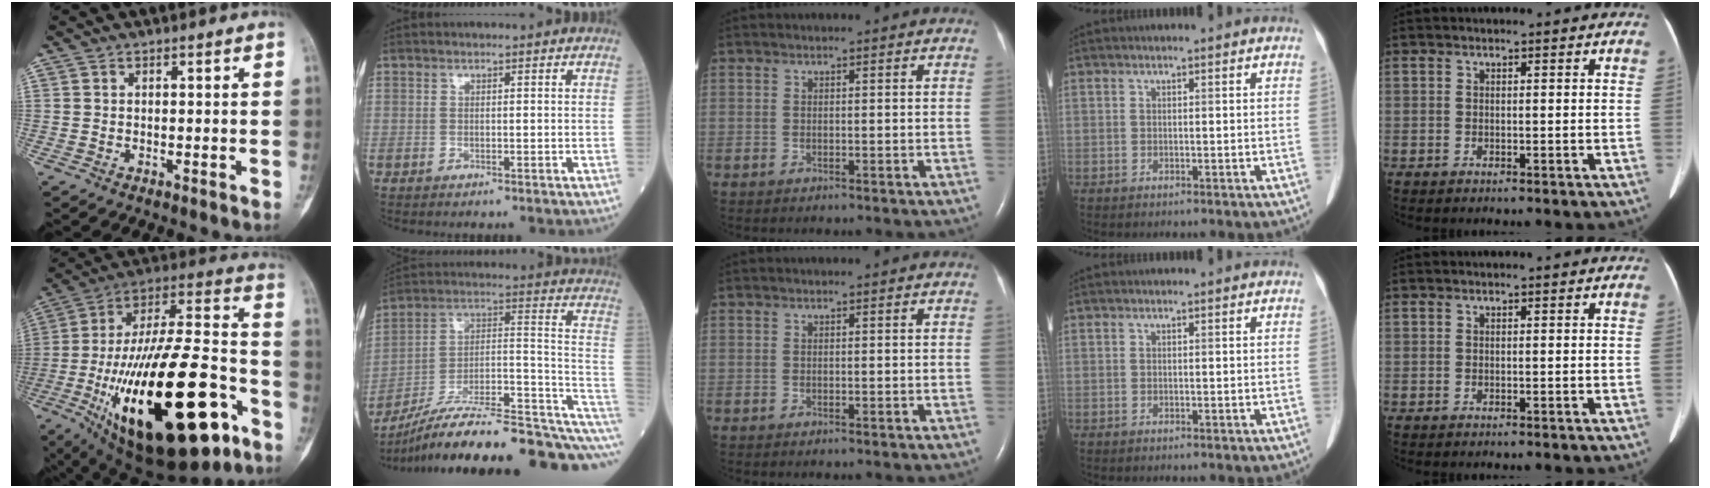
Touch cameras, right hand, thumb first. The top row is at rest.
{"thumb": {"total": 39.1, "force": [-15.1, 15.1, 32.8], "torque": [-0.564, 0.046, -0.231]}, "index": {"total": 25.2, "force": [-16.0, 5.8, 18.5], "torque": [-0.221, 0.044, -0.249]}}